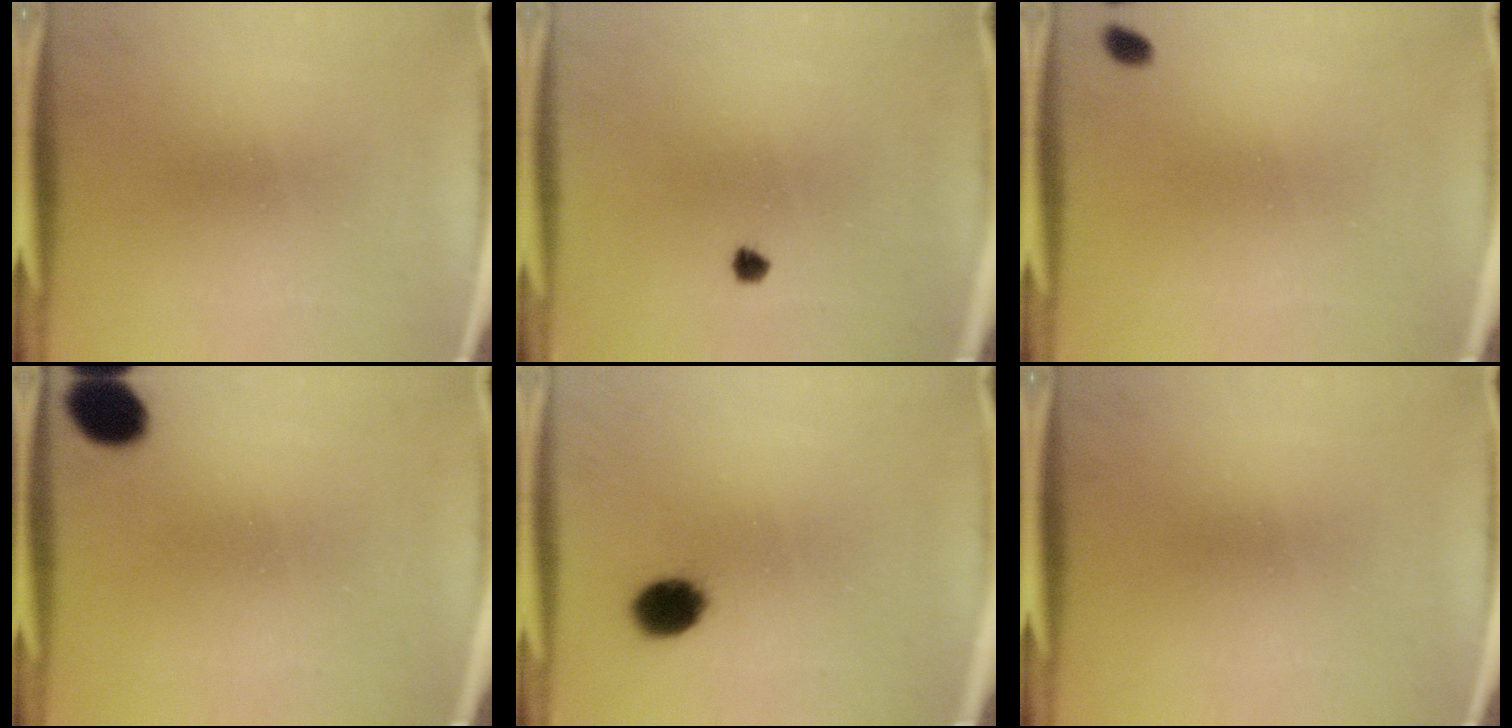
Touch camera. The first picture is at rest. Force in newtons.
{"total": 1.3}
{"total": 1.2}
{"total": 8.0}
{"total": 7.4}
{"total": 0.0}